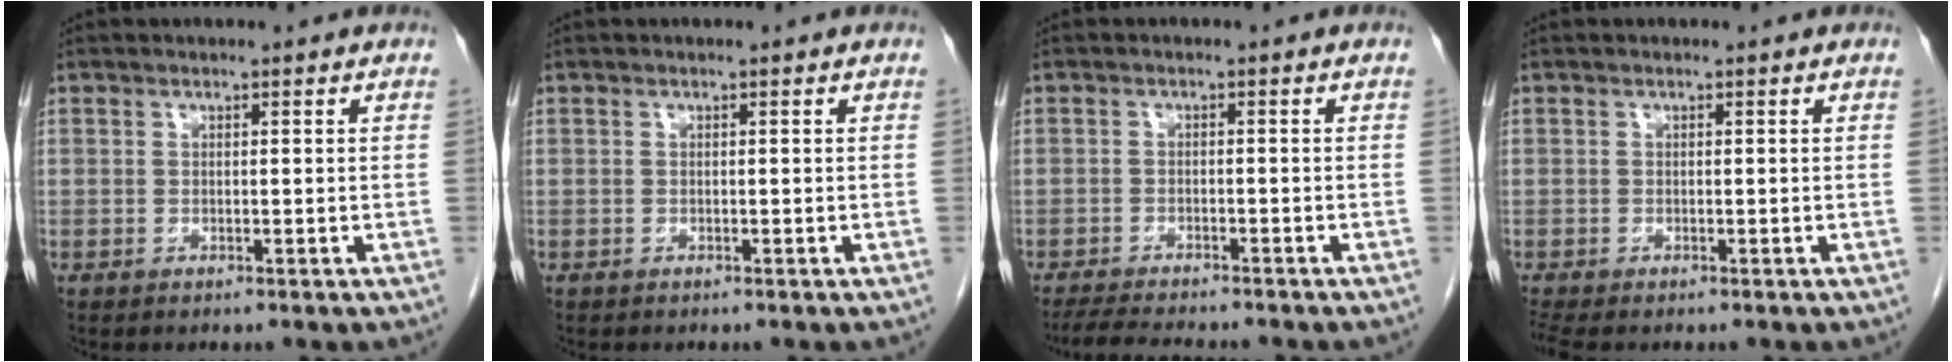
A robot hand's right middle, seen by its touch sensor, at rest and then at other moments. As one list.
[{"total": 0.0}, {"total": 7.6, "force": [-6.8, 0.8, 3.2], "torque": [-0.050, -0.018, -0.106]}, {"total": 1.7, "force": [-1.5, 0.2, 0.7], "torque": [-0.016, -0.006, -0.027]}]